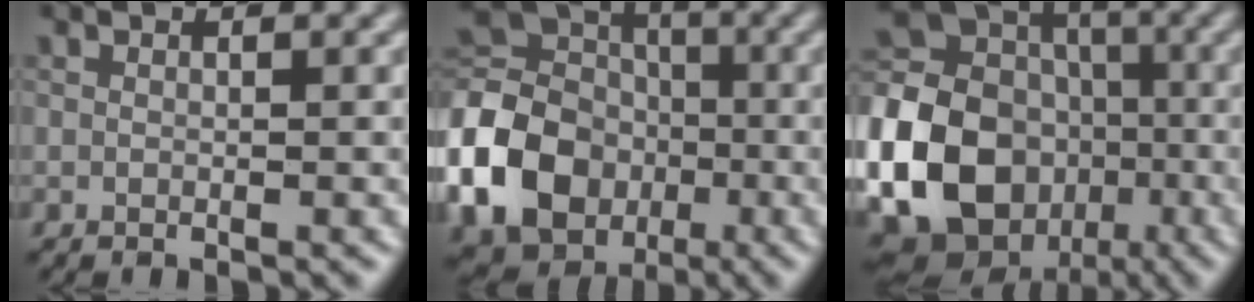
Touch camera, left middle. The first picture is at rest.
{"total": 13.8, "force": [-3.8, 11.3, 7.0], "torque": [-0.165, -0.012, -0.097]}
{"total": 21.3, "force": [-5.8, 18.3, 9.3], "torque": [-0.224, -0.027, -0.137]}